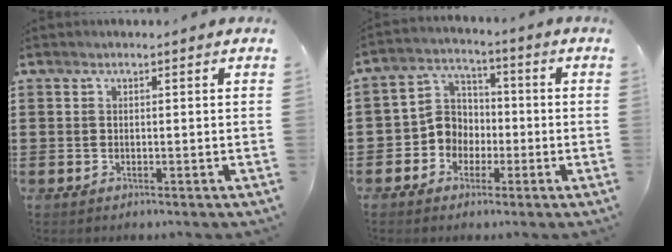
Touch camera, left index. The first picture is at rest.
{"total": 6.4, "force": [-1.6, 5.8, 2.1], "torque": [-0.070, 0.012, -0.035]}